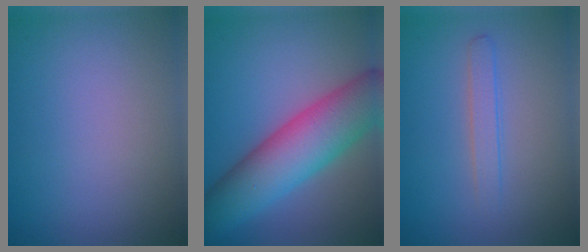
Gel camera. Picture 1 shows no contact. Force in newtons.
{"total": 9.6, "press": 9.6, "slide": 0.3}
{"total": 1.6, "press": 1.6, "slide": 0.0}